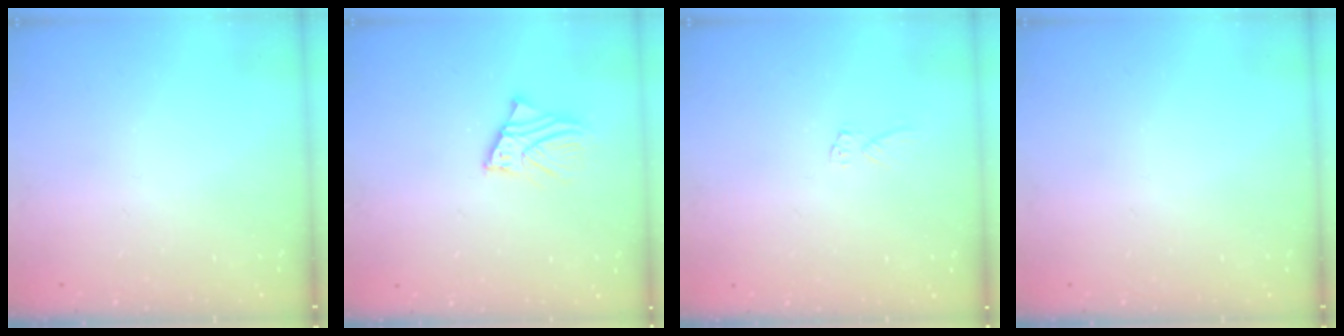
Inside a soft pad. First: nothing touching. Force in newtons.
{"total": 5.1, "press": 5.1, "slide": 0.7}
{"total": 4.9, "press": 4.9, "slide": 0.2}
{"total": 0.0}